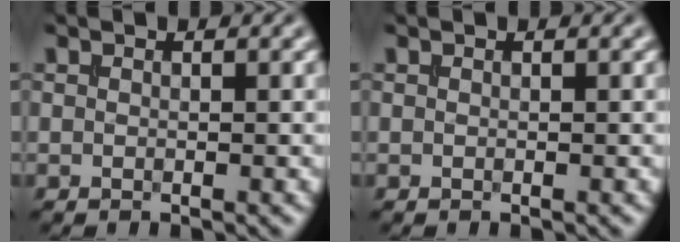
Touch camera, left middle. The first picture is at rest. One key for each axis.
{"total": 0.0}